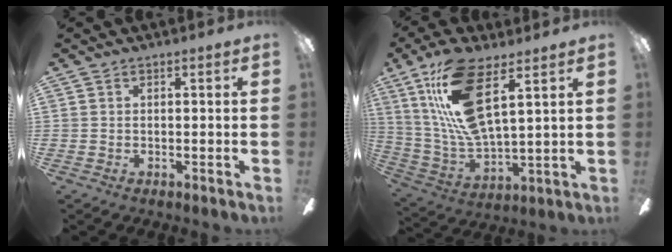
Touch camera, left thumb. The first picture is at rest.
{"total": 18.6, "force": [9.1, 6.7, 14.9], "torque": [-0.311, -0.027, 0.153]}